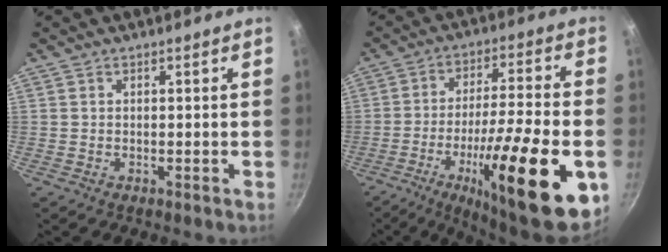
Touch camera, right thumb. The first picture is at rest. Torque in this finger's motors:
{"motor_torque": [0.48, 1.27, 2.05, -0.73, 0.28]}